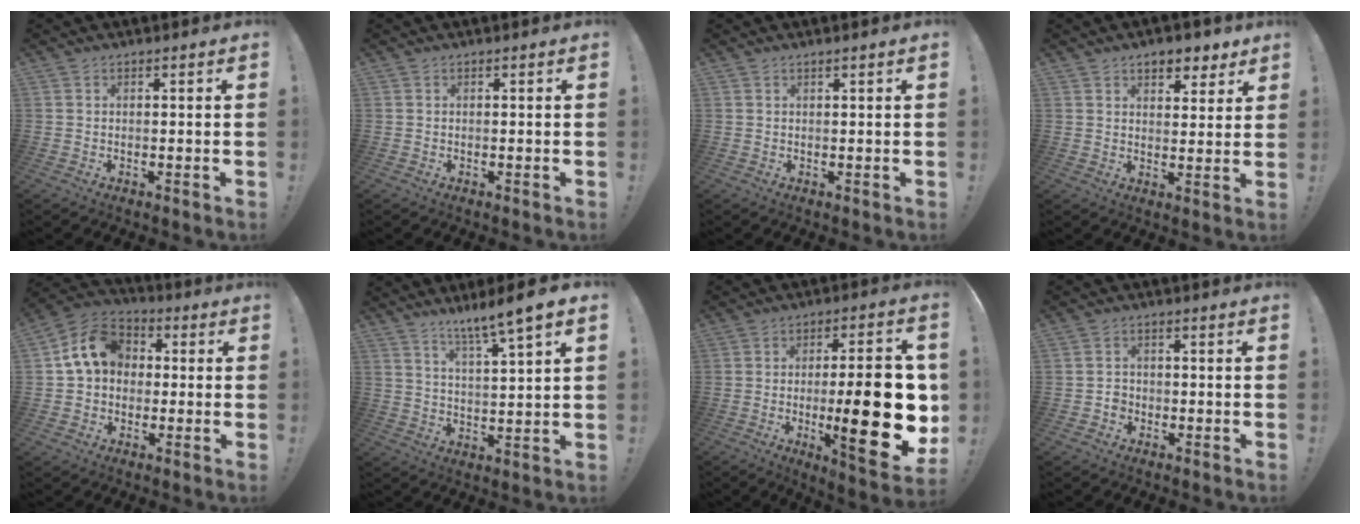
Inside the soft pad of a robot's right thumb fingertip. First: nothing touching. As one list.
[{"total": 0.0}, {"total": 1.0, "force": [0.6, -0.4, 0.7], "torque": [-0.007, -0.003, 0.009]}, {"total": 6.7, "force": [5.1, 3.5, 2.6], "torque": [-0.022, -0.031, 0.091]}, {"total": 12.9, "force": [2.5, 10.2, 7.6], "torque": [-0.122, 0.013, 0.055]}, {"total": 8.5, "force": [6.5, -0.8, 5.4], "torque": [-0.087, -0.049, 0.102]}, {"total": 25.9, "force": [-3.0, 7.7, 24.6], "torque": [-0.355, -0.004, -0.036]}, {"total": 2.7, "force": [-1.3, 2.2, 0.9], "torque": [-0.005, 0.001, -0.024]}]